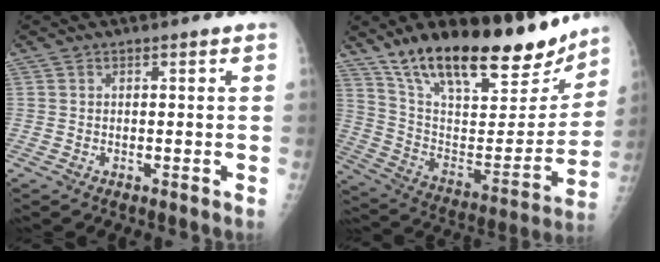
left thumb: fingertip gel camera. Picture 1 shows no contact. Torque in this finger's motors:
{"motor_torque": [1.52, 1.18, 1.43, -1.34, 0.38]}